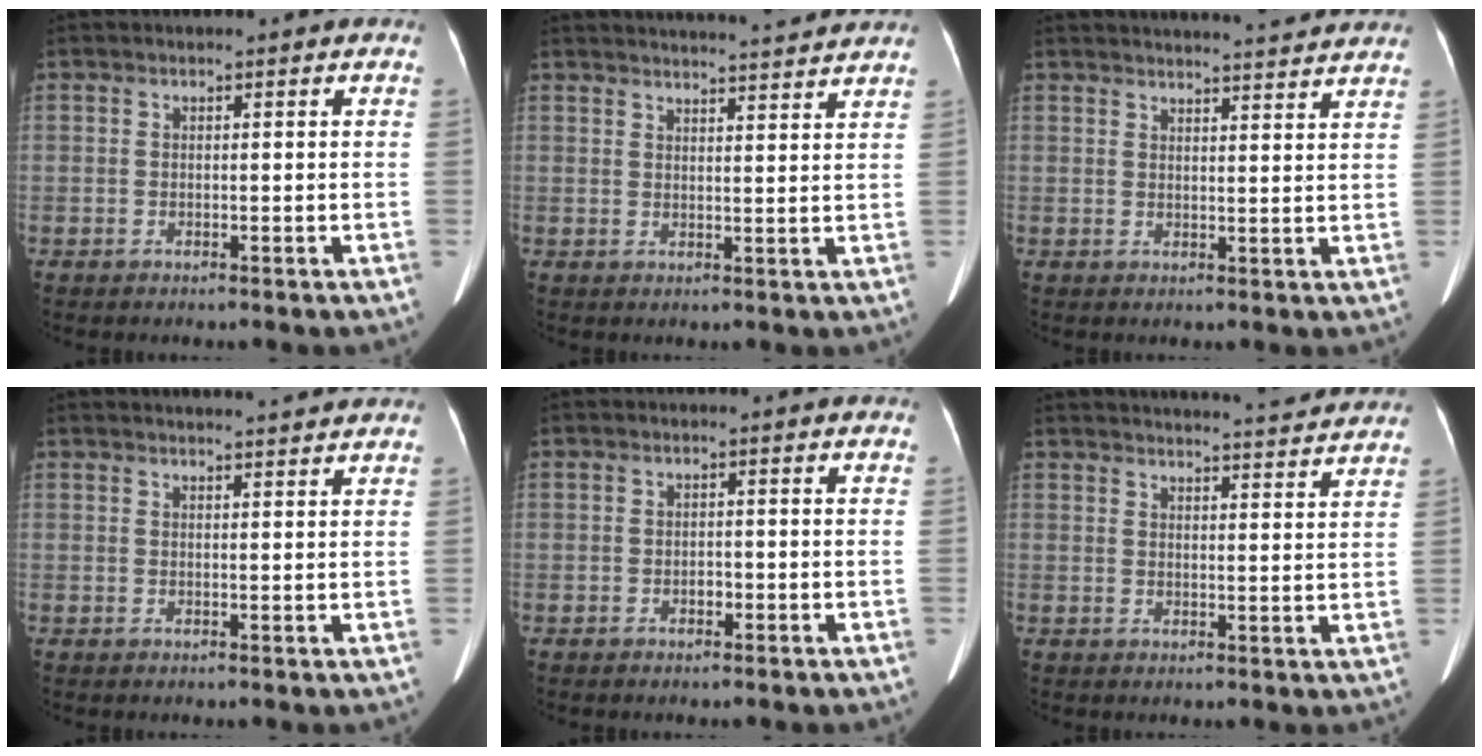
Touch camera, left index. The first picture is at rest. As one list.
[{"total": 13.9, "force": [13.3, -0.1, 4.0], "torque": [-0.060, 0.000, 0.165]}, {"total": 14.0, "force": [13.4, 0.3, 4.1], "torque": [-0.056, 0.002, 0.159]}, {"total": 7.2, "force": [6.8, -0.1, 2.2], "torque": [-0.032, 0.016, 0.076]}, {"total": 1.1, "force": [-0.6, 0.6, 0.7], "torque": [-0.010, 0.001, -0.007]}, {"total": 18.0, "force": [17.3, 0.8, 5.0], "torque": [-0.074, -0.006, 0.214]}]